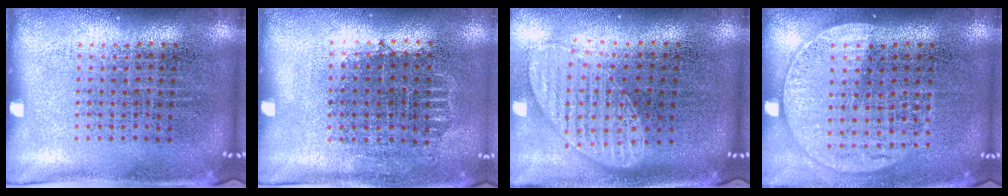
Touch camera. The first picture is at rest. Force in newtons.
{"total": 0.9, "press": 0.8, "slide": 0.4}
{"total": 1.4, "press": 1.2, "slide": 0.7}
{"total": 1.6, "press": 1.4, "slide": 0.7}